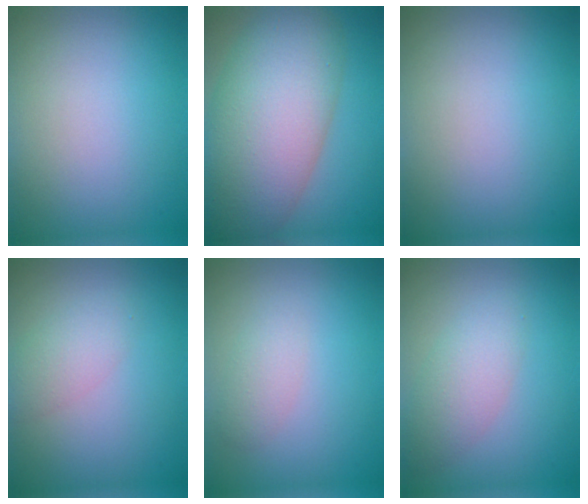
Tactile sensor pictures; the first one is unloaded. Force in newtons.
{"total": 12.2, "press": 12.2, "slide": 0.6}
{"total": 0.0}
{"total": 2.2, "press": 2.2, "slide": 0.1}
{"total": 1.7, "press": 1.7, "slide": 0.0}
{"total": 3.4, "press": 3.4, "slide": 0.1}